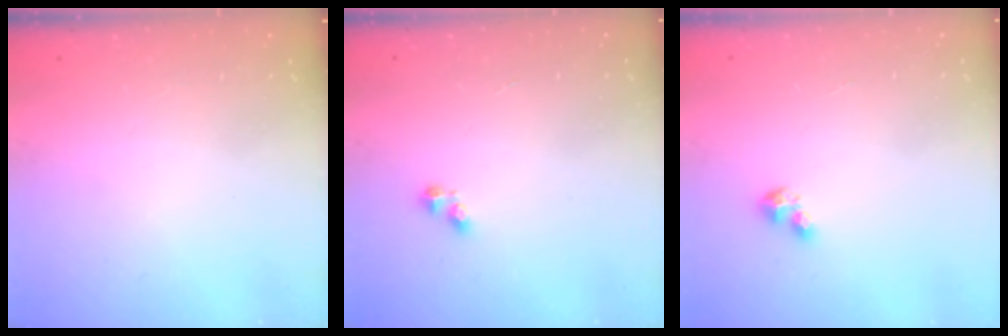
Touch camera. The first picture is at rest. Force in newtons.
{"total": 2.5, "press": 2.5, "slide": 0.3}
{"total": 3.2, "press": 3.2, "slide": 0.4}